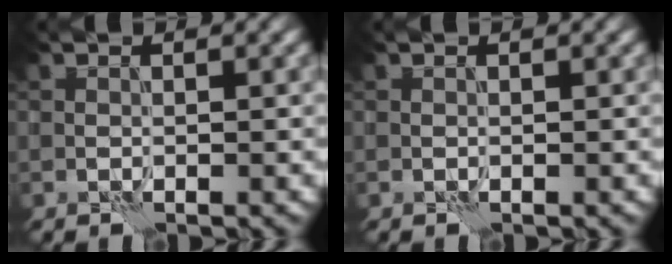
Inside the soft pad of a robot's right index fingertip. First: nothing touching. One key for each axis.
{"total": 0.0}